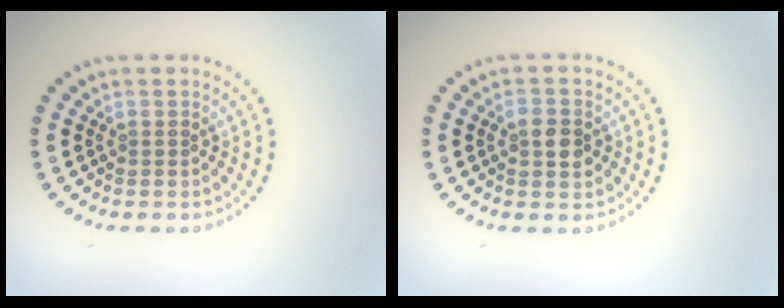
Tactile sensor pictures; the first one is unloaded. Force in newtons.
{"total": 2.4, "press": 2.4, "slide": 0.1}